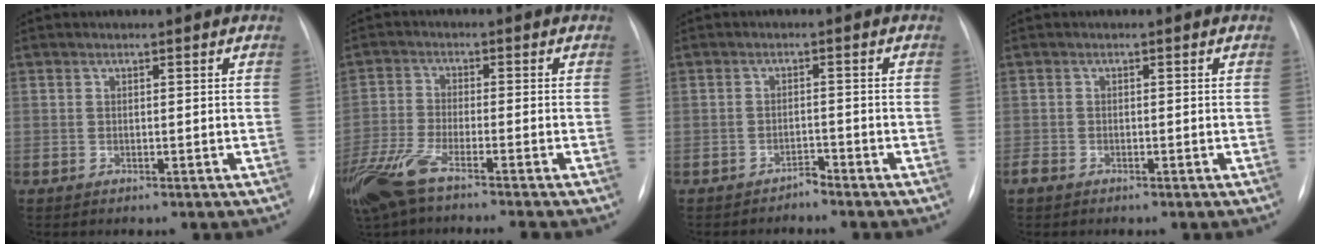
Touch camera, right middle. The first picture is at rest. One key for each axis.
{"total": 11.3, "fx": -8.5, "fy": 1.1, "fz": 7.3, "tx": -0.147, "ty": -0.025, "tz": -0.154}
{"total": 1.3, "fx": -1.3, "fy": 0.0, "fz": 0.0, "tx": 0.009, "ty": -0.001, "tz": -0.020}
{"total": 1.1, "fx": -0.8, "fy": 0.6, "fz": 0.5, "tx": -0.014, "ty": 0.000, "tz": -0.014}